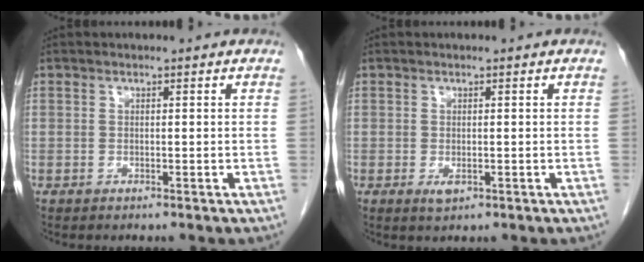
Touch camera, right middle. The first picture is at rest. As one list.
[{"total": 1.4, "force": [-0.4, 0.7, 1.2], "torque": [-0.019, -0.003, -0.001]}]